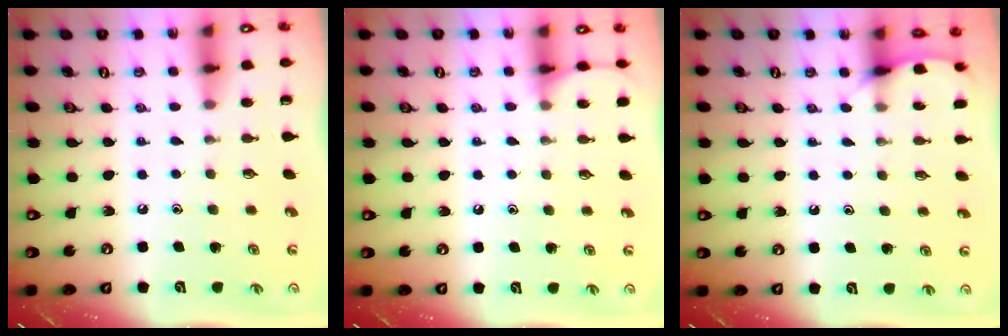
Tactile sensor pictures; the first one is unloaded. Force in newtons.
{"total": 5.9, "press": 5.8, "slide": 0.7}
{"total": 5.2, "press": 5.2, "slide": 0.6}